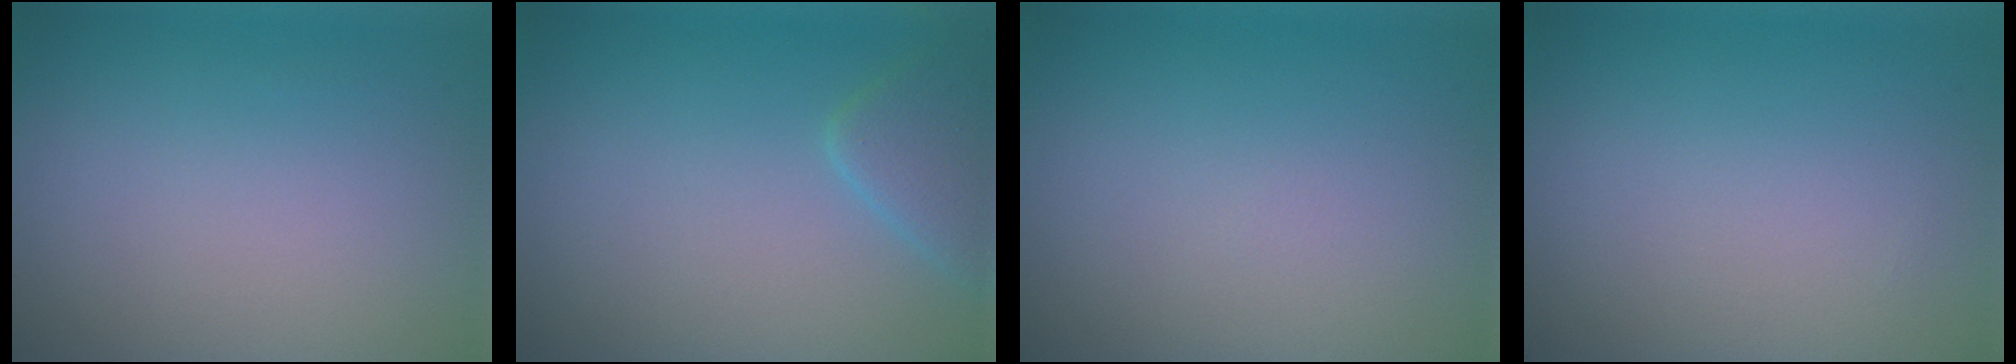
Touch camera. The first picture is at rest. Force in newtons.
{"total": 2.7, "press": 2.7, "slide": 0.2}
{"total": 0.0}
{"total": 0.0}